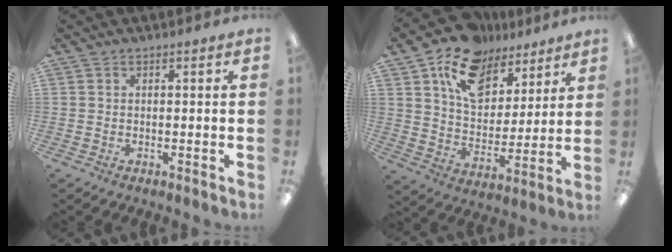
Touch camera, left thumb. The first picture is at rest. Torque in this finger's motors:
{"motor_torque": [0.26, 0.44, 0.96, -1.77, 0.09]}